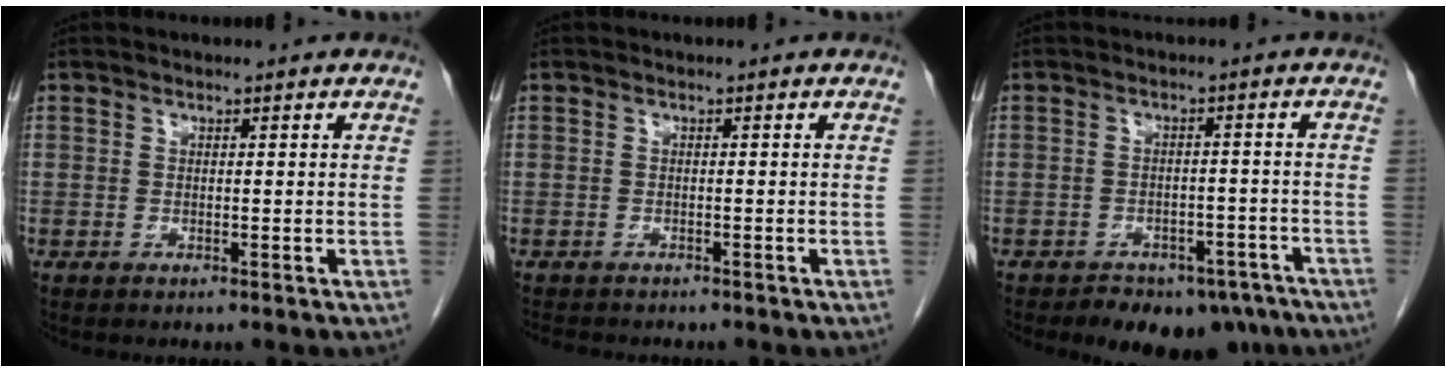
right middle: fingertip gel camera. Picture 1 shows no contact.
{"total": 4.0, "force": [-3.4, 1.4, 1.5], "torque": [-0.026, -0.007, -0.046]}
{"total": 10.3, "force": [-7.9, 5.5, 3.6], "torque": [-0.029, 0.010, -0.096]}